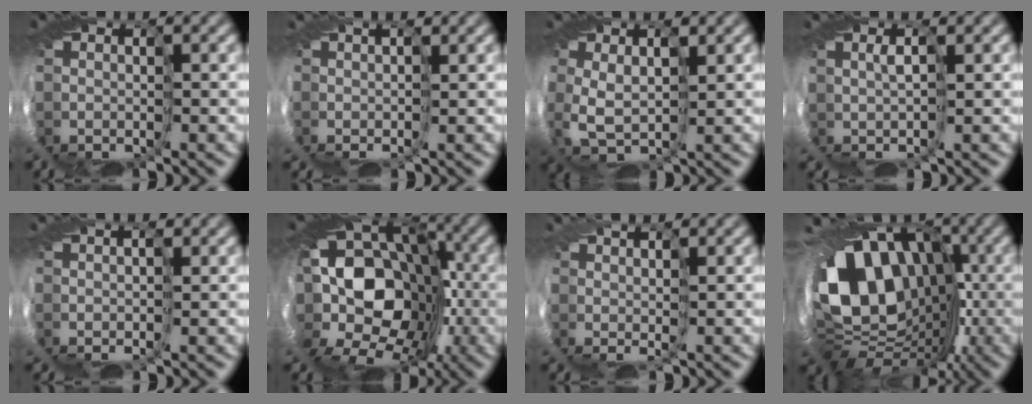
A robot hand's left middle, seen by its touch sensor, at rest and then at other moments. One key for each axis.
{"total": 2.0, "fx": 1.3, "fy": -1.5, "fz": -0.6, "tx": 0.018, "ty": 0.017, "tz": 0.006}
{"total": 1.1, "fx": 0.5, "fy": -0.4, "fz": 1.0, "tx": -0.043, "ty": -0.003, "tz": -0.007}
{"total": 2.6, "fx": 0.6, "fy": -2.4, "fz": -0.9, "tx": 0.018, "ty": 0.015, "tz": 0.000}
{"total": 1.0, "fx": 0.6, "fy": -0.8, "fz": -0.2, "tx": 0.017, "ty": 0.010, "tz": -0.003}
{"total": 14.6, "fx": -4.0, "fy": 10.8, "fz": 8.9, "tx": -0.116, "ty": 0.011, "tz": -0.117}
{"total": 3.5, "fx": 1.1, "fy": -2.9, "fz": -1.4, "tx": 0.034, "ty": 0.006, "tz": -0.003}
{"total": 13.1, "fx": 0.9, "fy": 10.2, "fz": 8.1, "tx": -0.120, "ty": 0.012, "tz": 0.001}